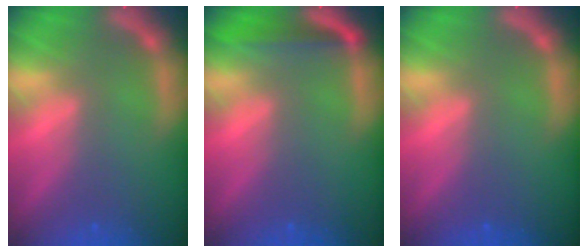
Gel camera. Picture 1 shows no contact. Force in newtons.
{"total": 3.0}
{"total": 0.0}